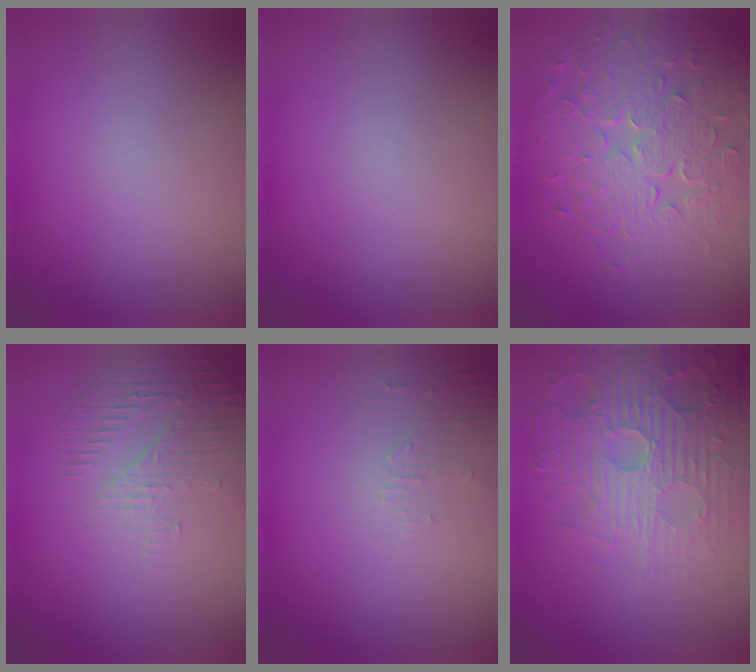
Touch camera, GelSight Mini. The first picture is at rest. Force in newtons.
{"total": 0.0}
{"total": 8.1, "press": 5.8, "slide": 5.6}
{"total": 1.9, "press": 1.3, "slide": 1.3}
{"total": 1.6, "press": 1.5, "slide": 0.4}
{"total": 4.8, "press": 4.6, "slide": 1.2}